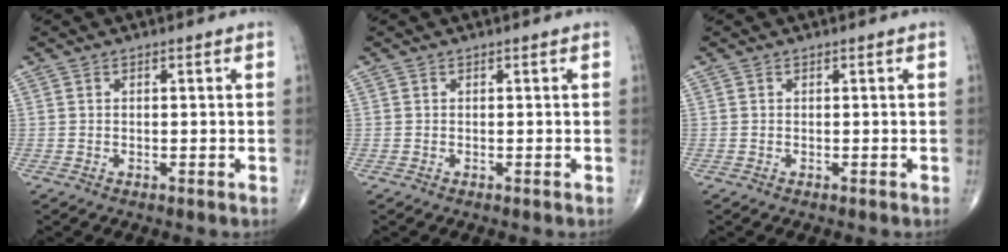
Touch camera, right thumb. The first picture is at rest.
{"total": 0.0}
{"total": 0.0}